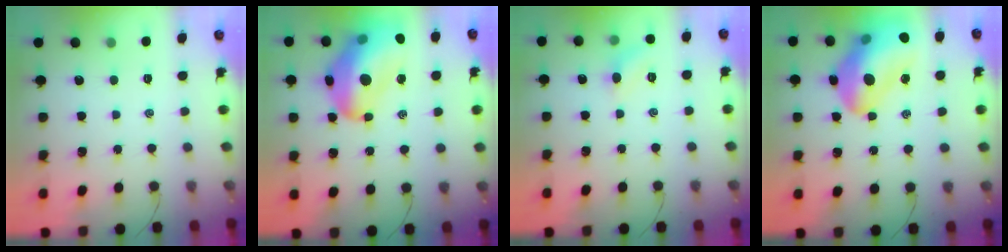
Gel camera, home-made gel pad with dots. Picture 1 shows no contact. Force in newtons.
{"total": 23.2, "press": 22.4, "slide": 5.9}
{"total": 7.1, "press": 6.9, "slide": 1.4}
{"total": 24.0, "press": 23.4, "slide": 5.0}